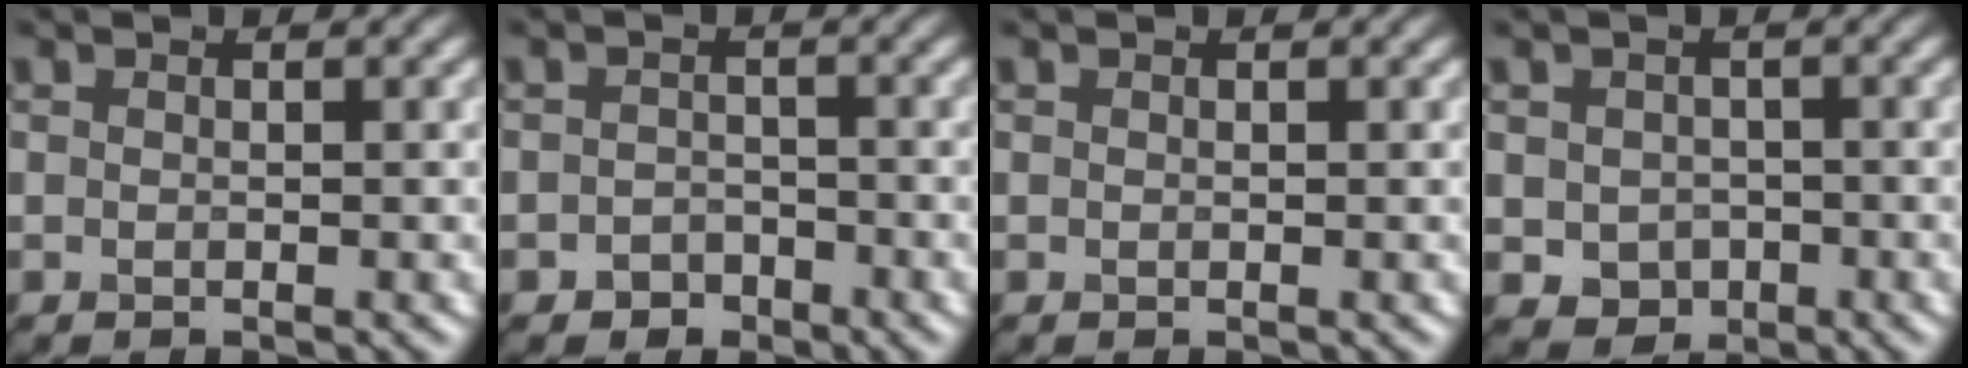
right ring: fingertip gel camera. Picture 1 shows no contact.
{"total": 1.6, "force": [-1.0, 1.2, 0.3], "torque": [0.000, 0.004, -0.021]}
{"total": 0.0}
{"total": 2.6, "force": [-0.4, 2.3, 1.2], "torque": [-0.021, -0.007, -0.006]}